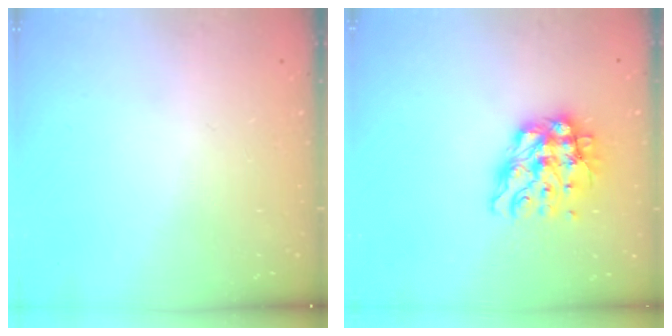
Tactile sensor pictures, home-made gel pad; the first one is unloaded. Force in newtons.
{"total": 11.8, "press": 11.7, "slide": 1.2}